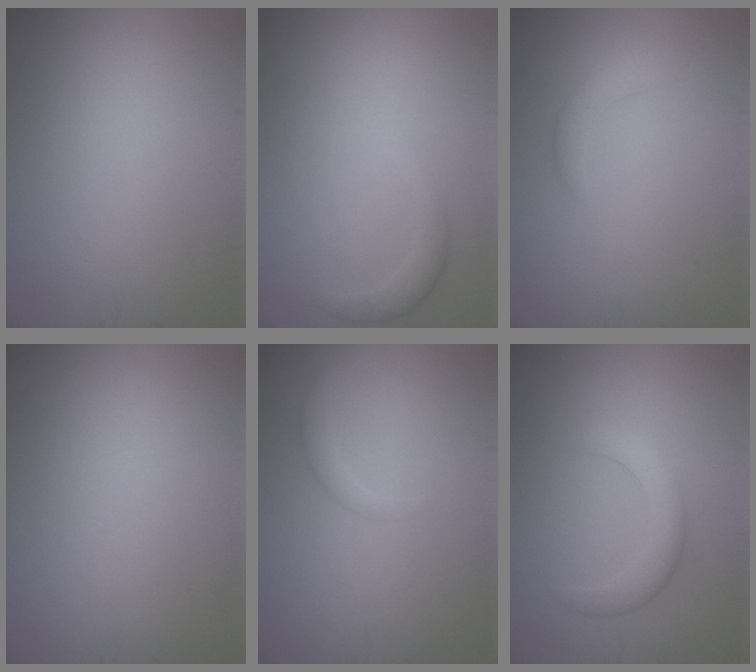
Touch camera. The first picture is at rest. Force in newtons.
{"total": 1.6, "press": 1.6, "slide": 0.1}
{"total": 1.5, "press": 1.5, "slide": 0.1}
{"total": 0.0}
{"total": 1.7, "press": 1.7, "slide": 0.1}
{"total": 2.9, "press": 2.9, "slide": 0.2}